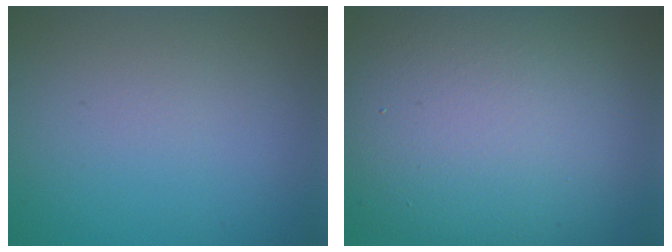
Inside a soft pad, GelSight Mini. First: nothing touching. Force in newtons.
{"total": 15.1, "press": 15.1, "slide": 1.0}